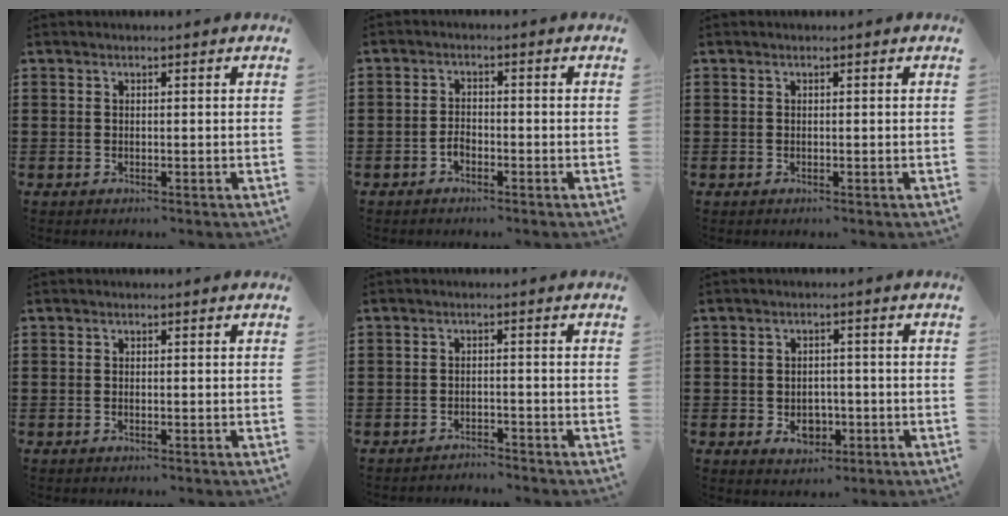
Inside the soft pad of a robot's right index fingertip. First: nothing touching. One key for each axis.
{"total": 1.9, "fx": -1.2, "fy": 1.1, "fz": 1.0, "tx": -0.024, "ty": 0.003, "tz": -0.024}
{"total": 0.0}
{"total": 0.0}
{"total": 2.0, "fx": -2.0, "fy": 0.1, "fz": -0.2, "tx": -0.003, "ty": 0.004, "tz": -0.043}
{"total": 3.8, "fx": -1.1, "fy": 2.8, "fz": 2.4, "tx": -0.040, "ty": 0.000, "tz": -0.022}